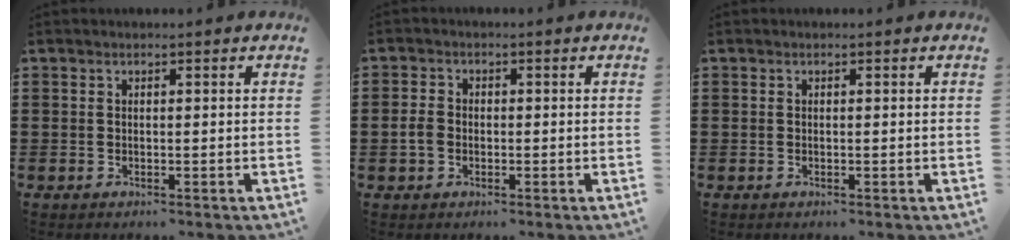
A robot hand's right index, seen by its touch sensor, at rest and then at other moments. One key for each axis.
{"total": 2.5, "fx": -0.5, "fy": 1.9, "fz": 1.6, "tx": -0.049, "ty": -0.005, "tz": -0.014}
{"total": 0.0}